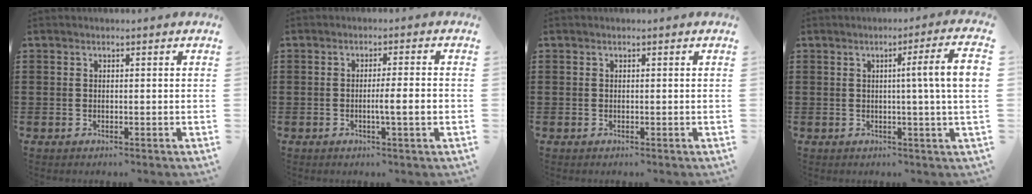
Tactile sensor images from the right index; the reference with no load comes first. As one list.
[{"total": 3.8, "force": [-0.7, -0.1, 3.8], "torque": [-0.064, -0.005, -0.016]}, {"total": 0.0}, {"total": 6.9, "force": [0.8, -0.8, 6.8], "torque": [-0.107, -0.013, 0.004]}]